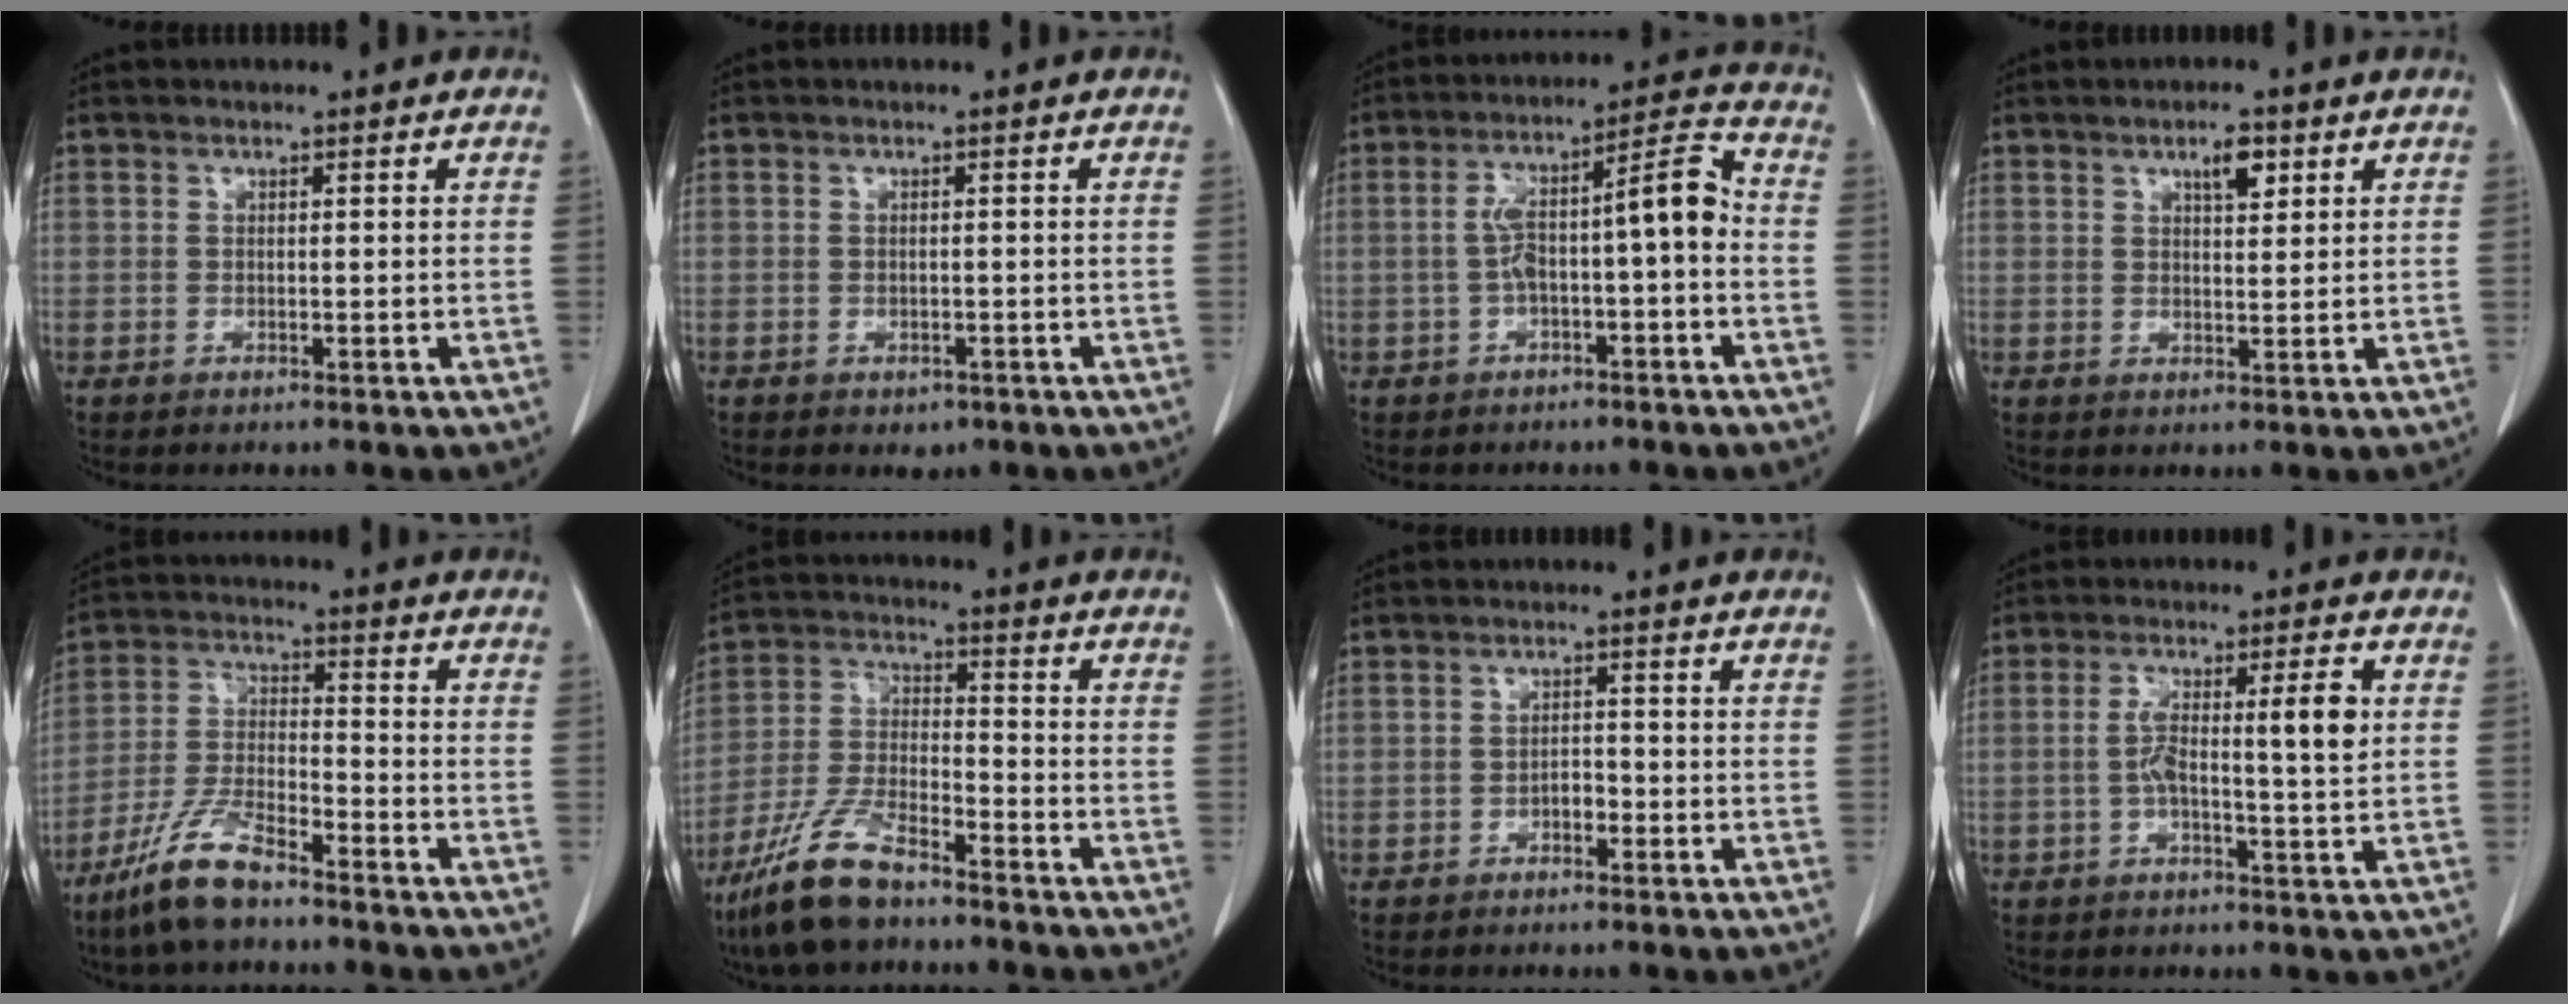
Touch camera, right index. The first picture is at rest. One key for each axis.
{"total": 1.7, "fx": -1.0, "fy": 1.1, "fz": 0.8, "tx": -0.012, "ty": 0.001, "tz": -0.004}
{"total": 9.4, "fx": -1.4, "fy": 1.6, "fz": 9.2, "tx": -0.156, "ty": 0.045, "tz": -0.020}
{"total": 3.5, "fx": 1.9, "fy": 1.1, "fz": 2.8, "tx": -0.047, "ty": 0.000, "tz": 0.032}
{"total": 9.8, "fx": -7.4, "fy": 1.9, "fz": 6.1, "tx": -0.138, "ty": -0.017, "tz": -0.147}
{"total": 11.4, "fx": -8.6, "fy": 2.8, "fz": 6.9, "tx": -0.155, "ty": -0.015, "tz": -0.167}
{"total": 1.8, "fx": -1.0, "fy": 0.8, "fz": 1.2, "tx": -0.018, "ty": 0.005, "tz": -0.016}
{"total": 7.6, "fx": 0.5, "fy": 0.8, "fz": 7.6, "tx": -0.138, "ty": 0.015, "tz": 0.007}